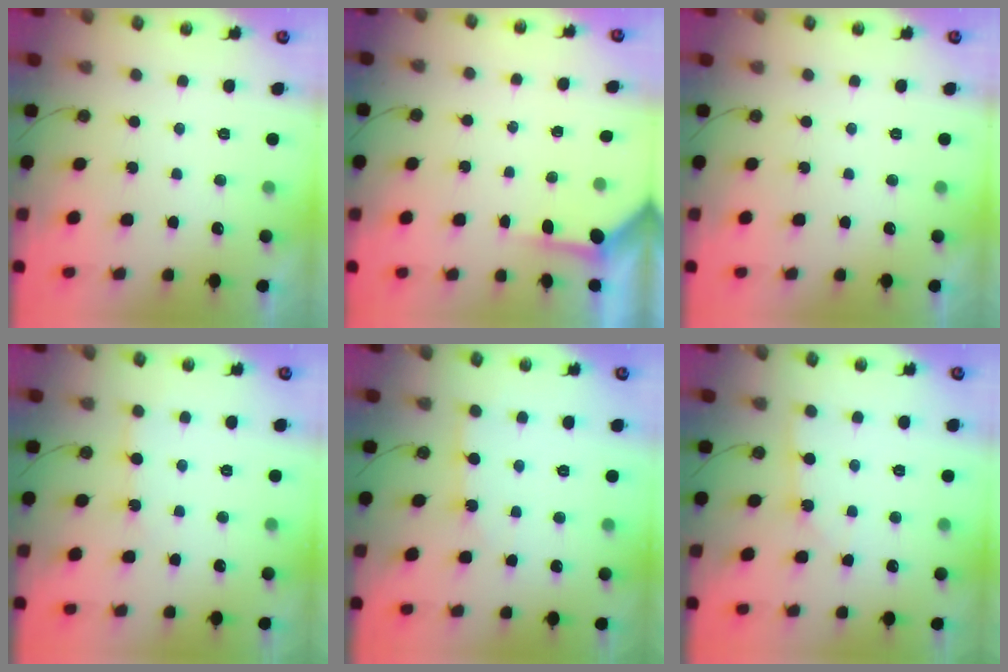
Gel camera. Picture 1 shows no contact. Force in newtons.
{"total": 3.4, "press": 3.4, "slide": 0.3}
{"total": 0.0}
{"total": 3.6, "press": 3.5, "slide": 0.5}
{"total": 4.2, "press": 4.2, "slide": 0.2}
{"total": 1.9, "press": 1.8, "slide": 0.2}